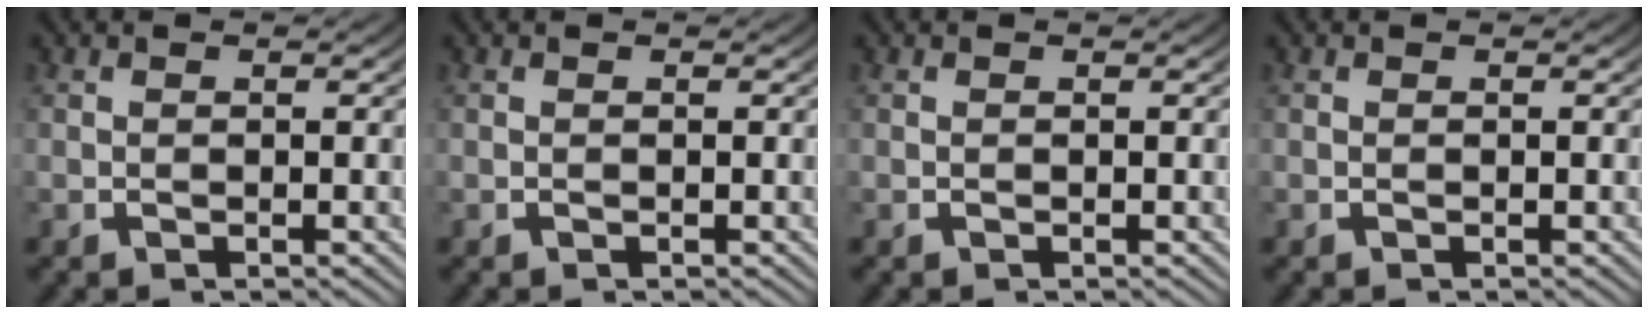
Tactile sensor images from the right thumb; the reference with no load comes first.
{"total": 0.0}
{"total": 0.0}
{"total": 0.0}